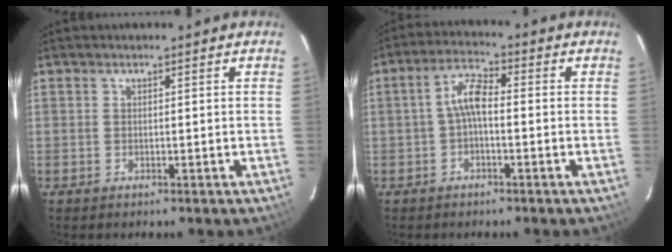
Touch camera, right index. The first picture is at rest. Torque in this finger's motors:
{"motor_torque": [0.66, -0.40, 0.52, 0.13]}